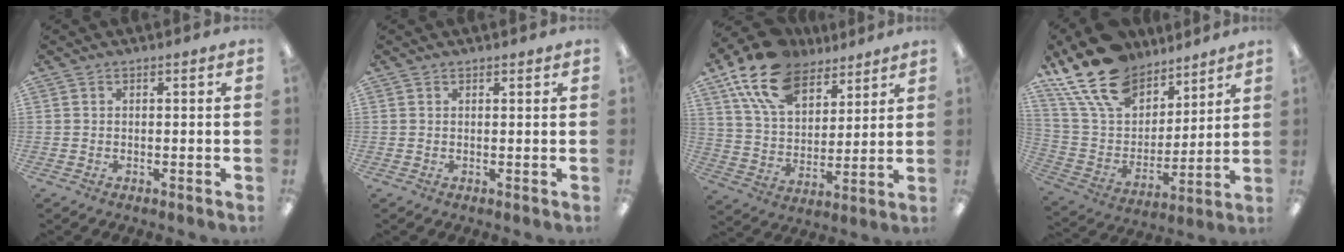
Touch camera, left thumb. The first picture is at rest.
{"total": 0.6, "force": [0.5, 0.3, 0.1], "torque": [0.006, -0.003, 0.008]}
{"total": 16.8, "force": [11.6, 9.1, 8.1], "torque": [-0.164, -0.050, 0.216]}
{"total": 19.7, "force": [14.3, 10.9, 8.0], "torque": [-0.172, -0.087, 0.269]}